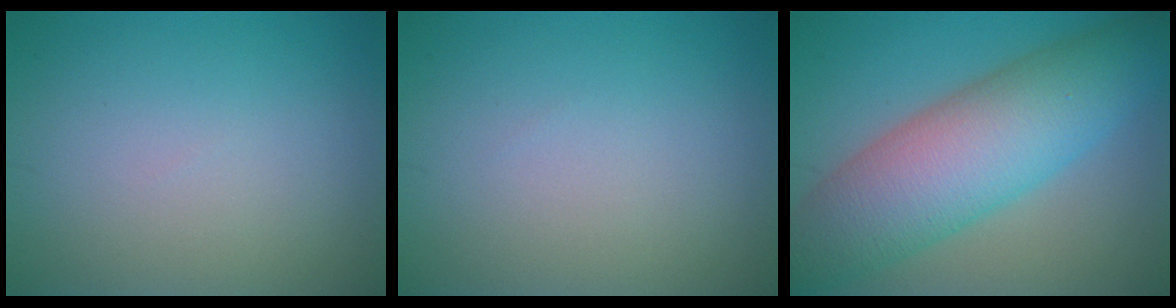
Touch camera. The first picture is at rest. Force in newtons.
{"total": 0.0}
{"total": 10.4, "press": 10.4, "slide": 0.3}